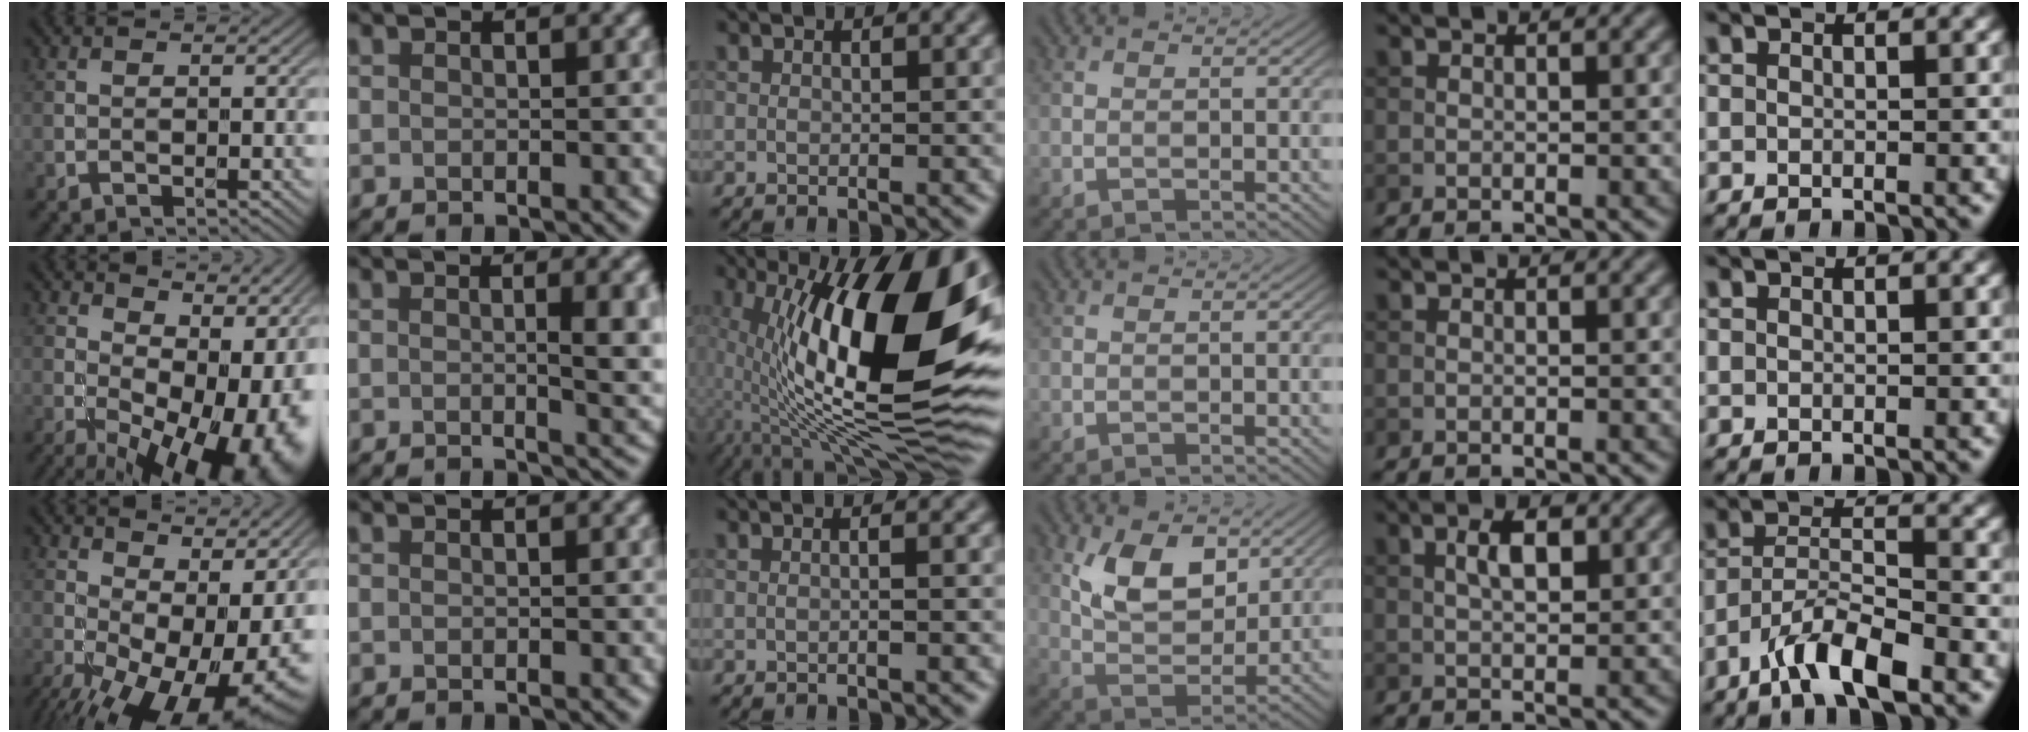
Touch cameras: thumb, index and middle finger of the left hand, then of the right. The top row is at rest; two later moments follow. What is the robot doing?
{"motion": "unscrew", "object": "dispenser bottle"}